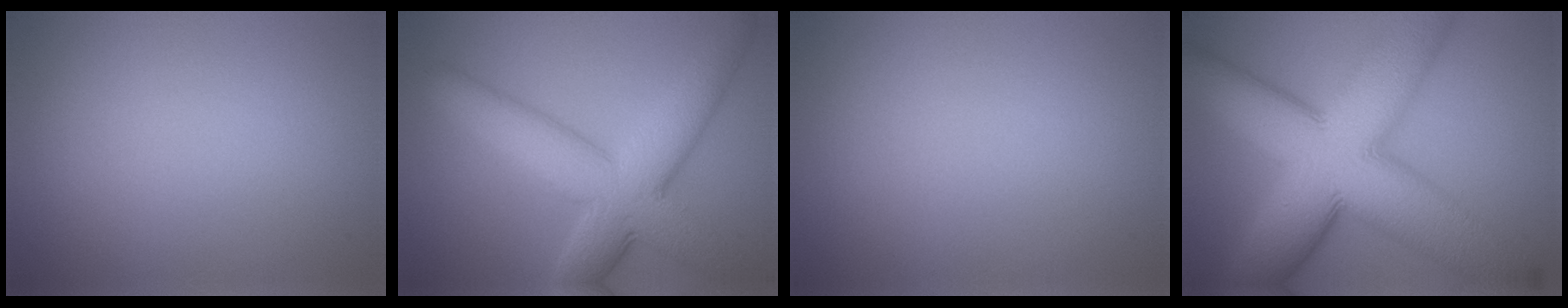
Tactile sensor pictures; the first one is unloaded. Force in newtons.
{"total": 8.9, "press": 8.9, "slide": 0.1}
{"total": 0.0}
{"total": 16.9, "press": 16.9, "slide": 0.3}